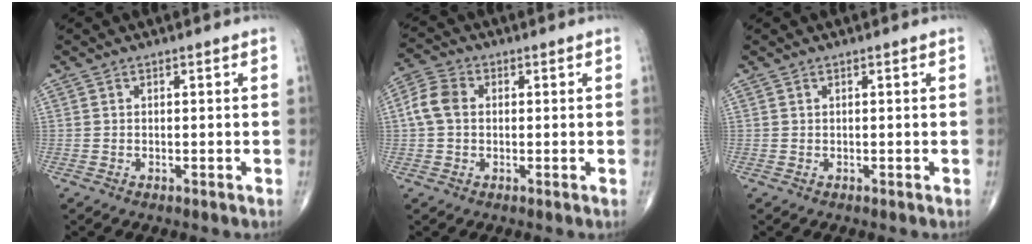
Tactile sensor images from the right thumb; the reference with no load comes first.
{"total": 5.7, "force": [0.3, 4.2, 3.8], "torque": [-0.081, 0.018, 0.000]}
{"total": 0.0}